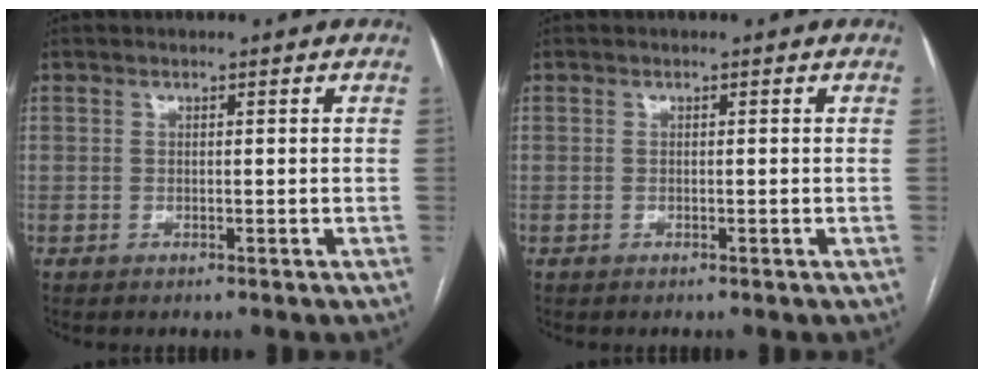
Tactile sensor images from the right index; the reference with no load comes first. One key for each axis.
{"total": 0.0}